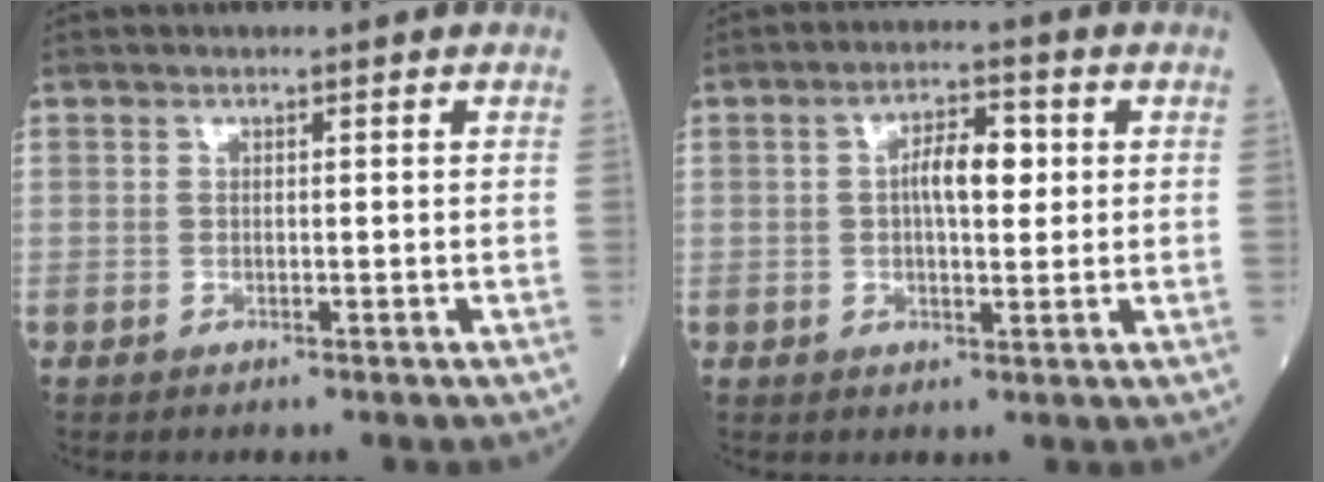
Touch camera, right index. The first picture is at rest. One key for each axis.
{"total": 5.8, "fx": 0.8, "fy": 2.1, "fz": 5.4, "tx": -0.093, "ty": 0.014, "tz": 0.012}